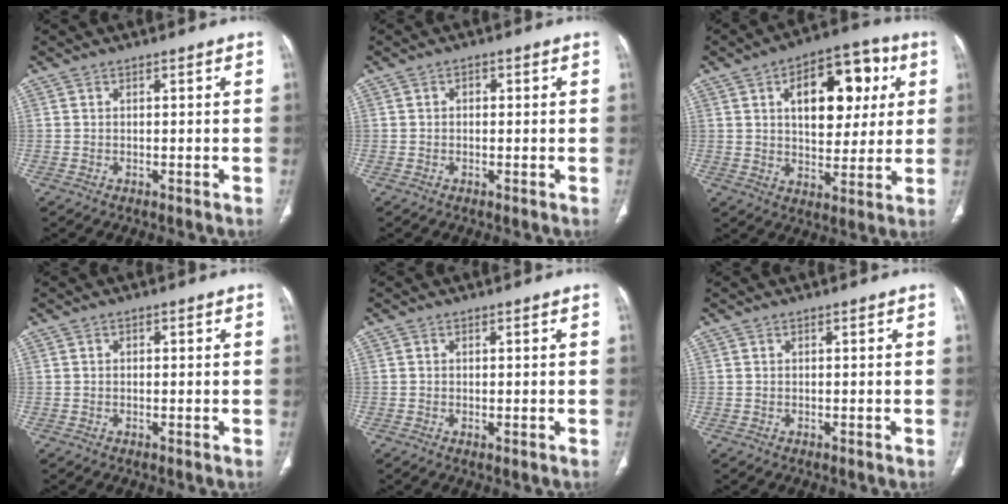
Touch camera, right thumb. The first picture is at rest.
{"total": 1.2, "force": [0.2, 1.0, 0.8], "torque": [-0.005, 0.004, -0.002]}
{"total": 17.5, "force": [5.1, 9.9, 13.5], "torque": [-0.141, 0.006, 0.074]}
{"total": 0.7, "force": [0.1, 0.5, 0.4], "torque": [-0.003, 0.001, 0.000]}
{"total": 0.7, "force": [-0.1, 0.2, 0.6], "torque": [-0.016, -0.004, -0.002]}
{"total": 0.0}